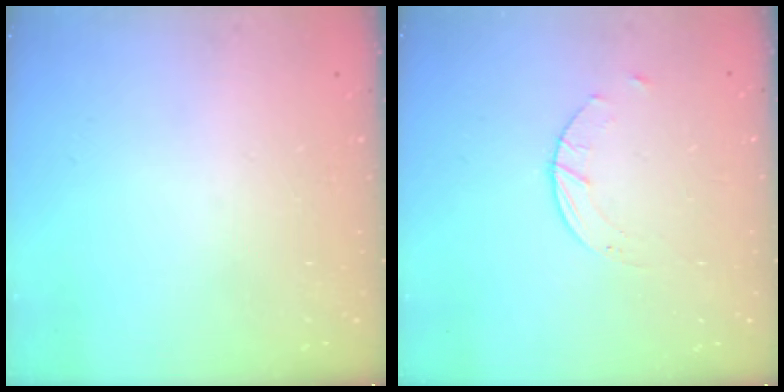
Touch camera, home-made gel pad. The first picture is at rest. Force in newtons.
{"total": 2.0, "press": 2.0, "slide": 0.3}